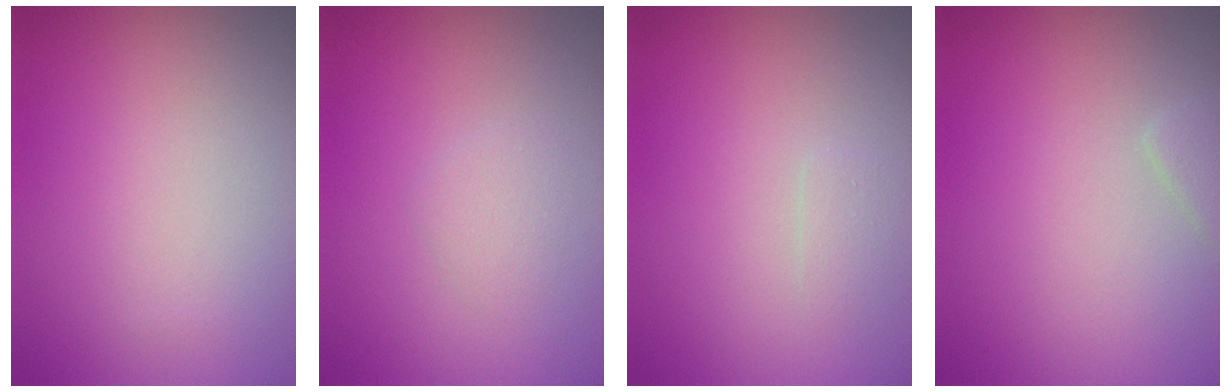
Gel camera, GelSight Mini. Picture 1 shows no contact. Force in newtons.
{"total": 1.1, "press": 1.1, "slide": 0.0}
{"total": 0.7, "press": 0.7, "slide": 0.1}
{"total": 1.1, "press": 1.1, "slide": 0.1}